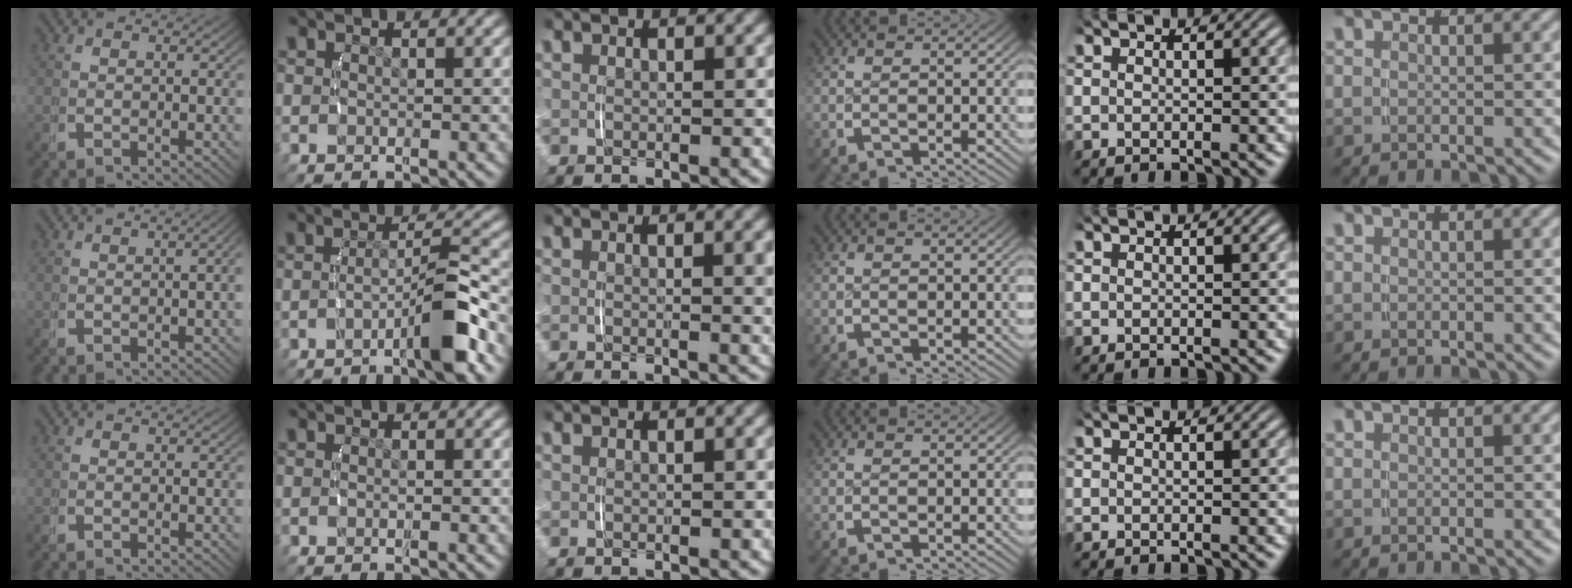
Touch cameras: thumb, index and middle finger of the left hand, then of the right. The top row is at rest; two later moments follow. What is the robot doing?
{"motion": "lift_and_place", "object": "jewelry box"}